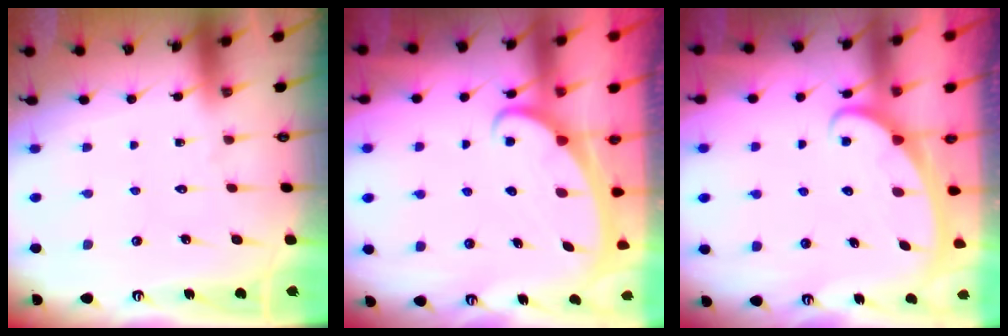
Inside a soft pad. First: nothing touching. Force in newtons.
{"total": 2.3, "press": 2.3, "slide": 0.3}
{"total": 2.4, "press": 2.3, "slide": 0.3}